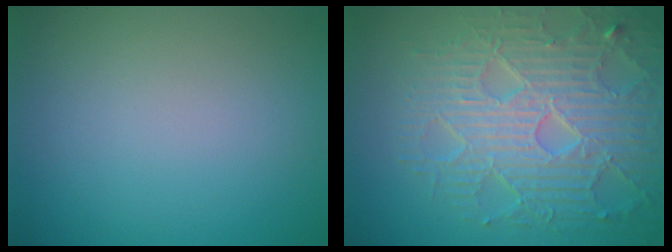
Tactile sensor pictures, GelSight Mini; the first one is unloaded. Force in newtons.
{"total": 8.0, "press": 6.1, "slide": 5.1}